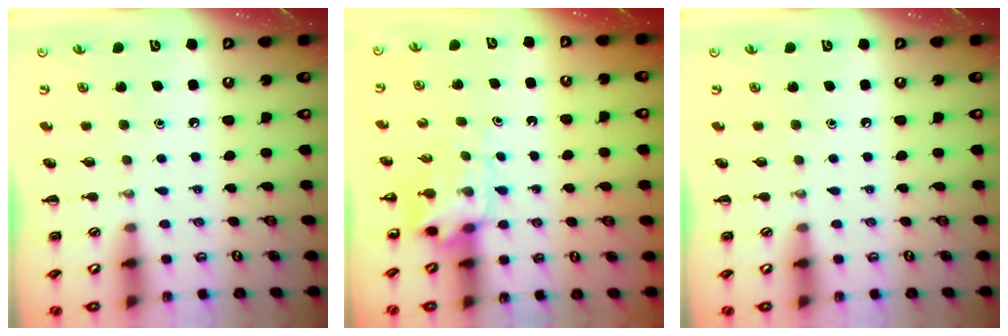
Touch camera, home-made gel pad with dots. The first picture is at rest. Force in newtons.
{"total": 5.3, "press": 5.3, "slide": 0.3}
{"total": 0.0}